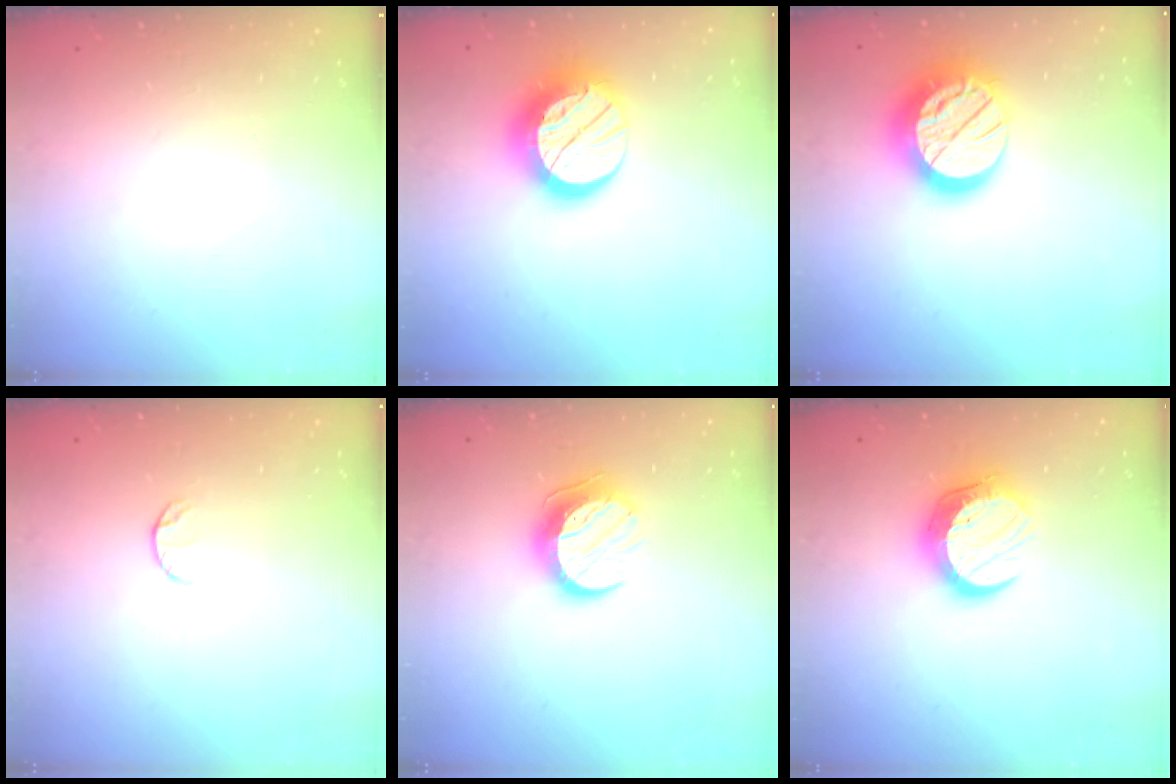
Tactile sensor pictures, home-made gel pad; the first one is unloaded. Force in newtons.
{"total": 15.0, "press": 15.0, "slide": 1.0}
{"total": 18.9, "press": 18.8, "slide": 1.5}
{"total": 5.6, "press": 5.5, "slide": 0.6}
{"total": 10.7, "press": 10.7, "slide": 0.5}
{"total": 11.6, "press": 11.6, "slide": 0.9}